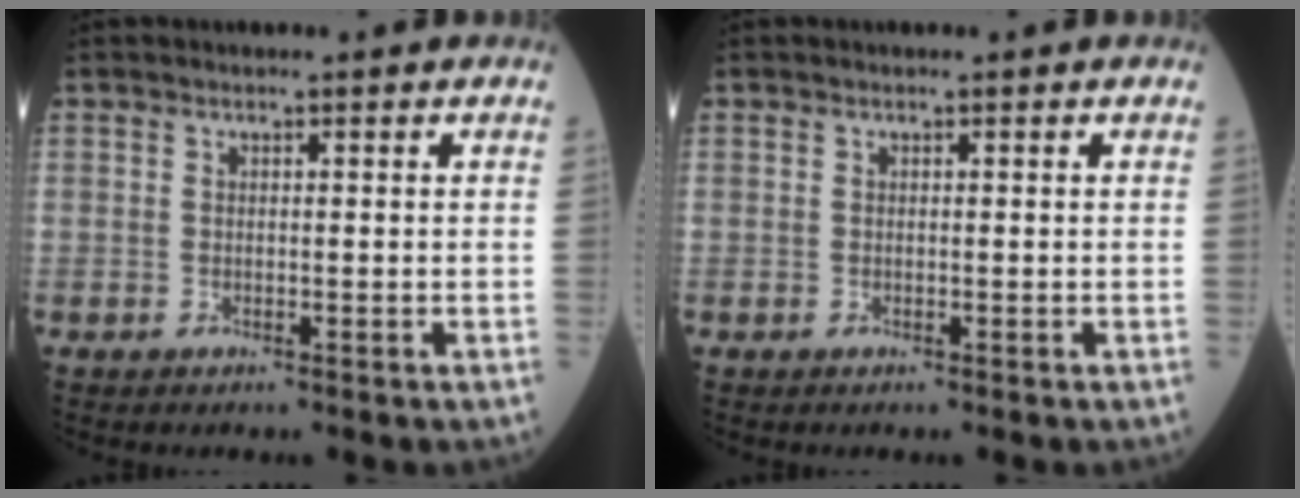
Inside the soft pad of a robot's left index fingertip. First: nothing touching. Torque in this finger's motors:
{"motor_torque": [0.06, 0.06, 0.00, 0.00]}